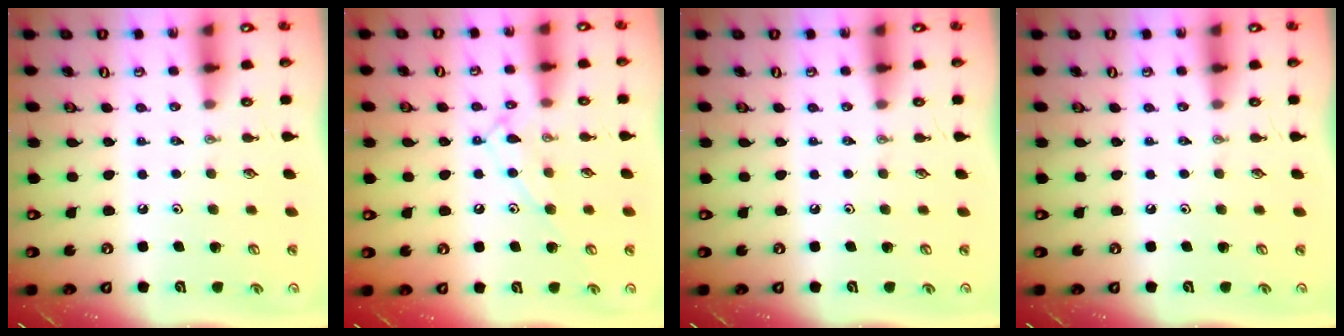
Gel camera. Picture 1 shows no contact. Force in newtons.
{"total": 10.7, "press": 10.7, "slide": 0.8}
{"total": 0.0}
{"total": 0.0}